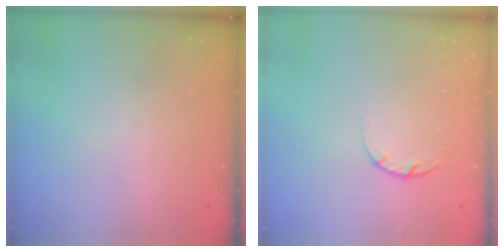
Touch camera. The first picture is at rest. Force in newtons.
{"total": 3.6, "press": 3.5, "slide": 0.5}